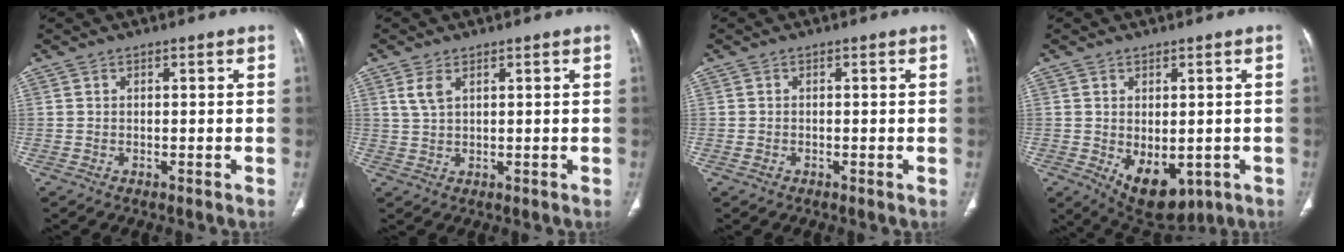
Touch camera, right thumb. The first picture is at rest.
{"total": 3.0, "force": [1.5, 1.4, 2.2], "torque": [-0.050, 0.003, 0.038]}
{"total": 0.6, "force": [-0.2, 0.4, 0.4], "torque": [-0.009, 0.000, -0.005]}
{"total": 9.7, "force": [-2.3, 5.7, 7.4], "torque": [-0.093, -0.009, -0.012]}